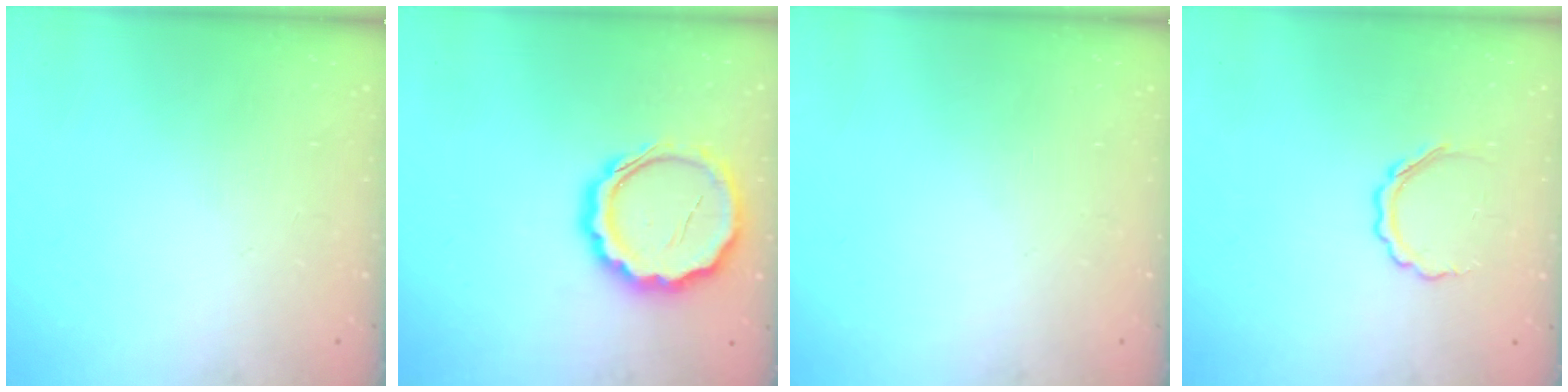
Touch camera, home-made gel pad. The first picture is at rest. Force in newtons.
{"total": 13.5, "press": 13.4, "slide": 1.8}
{"total": 0.0}
{"total": 4.9, "press": 4.8, "slide": 1.3}